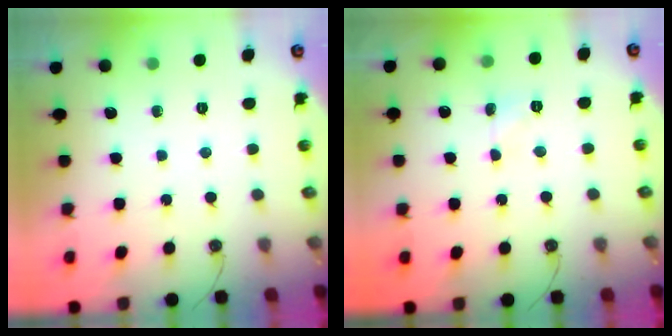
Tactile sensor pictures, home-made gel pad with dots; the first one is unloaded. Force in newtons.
{"total": 2.0, "press": 2.0, "slide": 0.4}